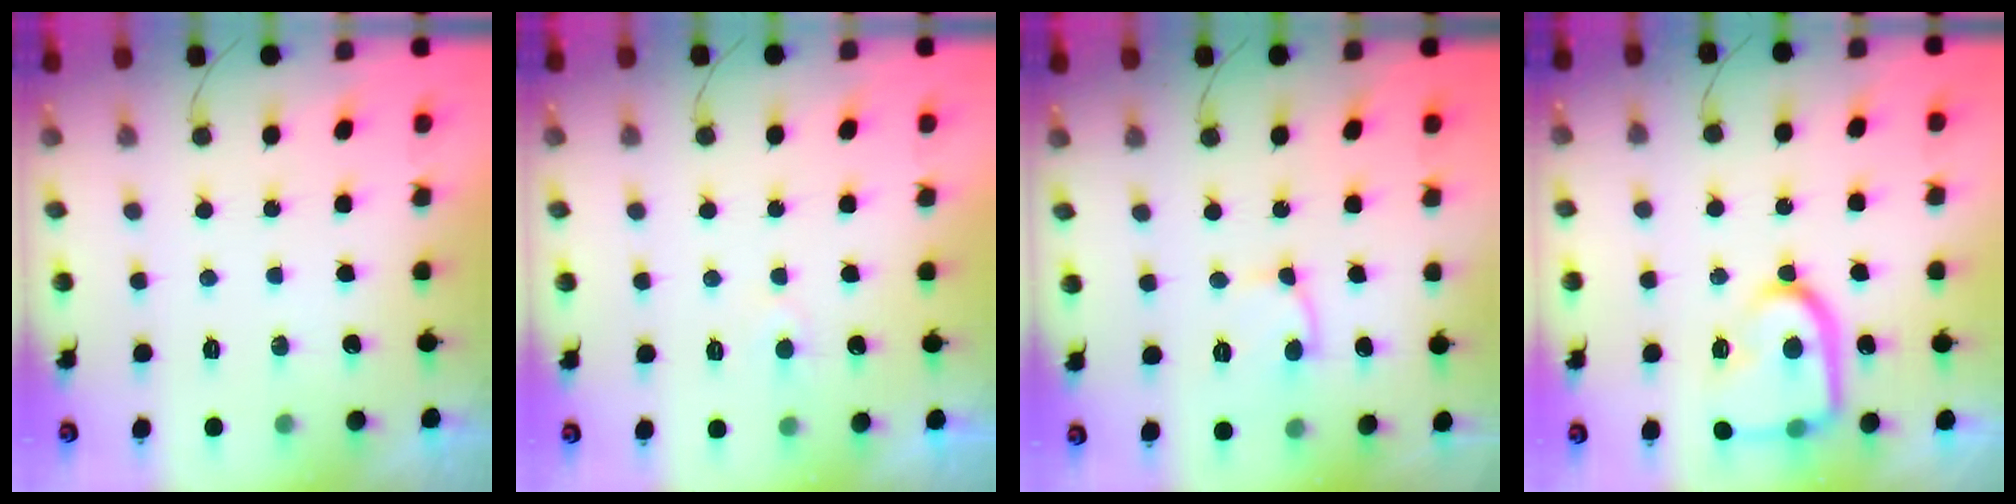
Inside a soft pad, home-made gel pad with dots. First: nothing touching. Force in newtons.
{"total": 4.4, "press": 4.4, "slide": 0.3}
{"total": 8.1, "press": 8.1, "slide": 1.0}
{"total": 18.1, "press": 18.0, "slide": 1.7}